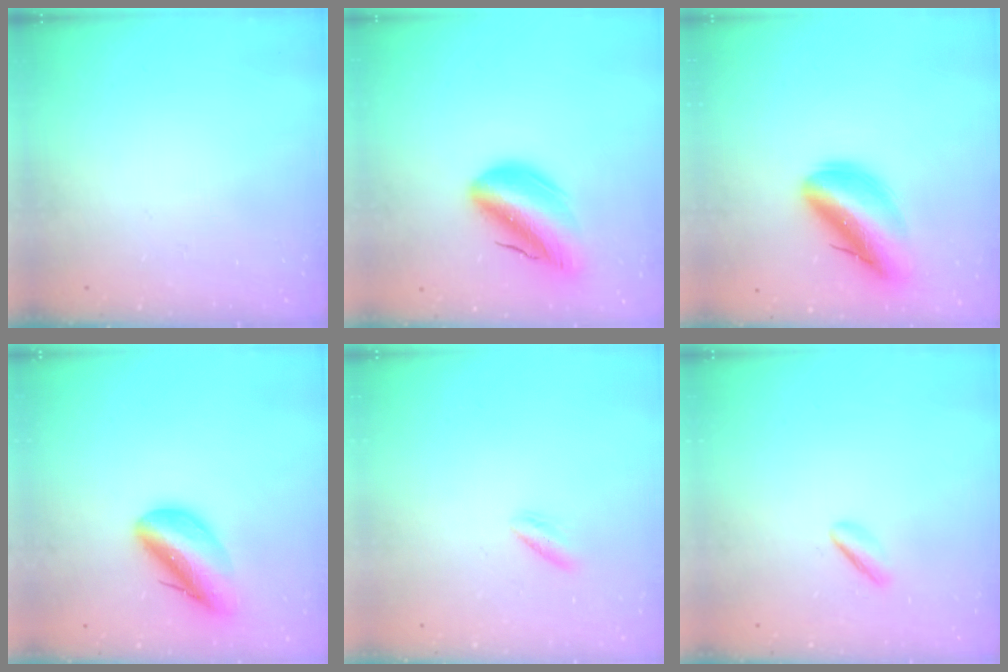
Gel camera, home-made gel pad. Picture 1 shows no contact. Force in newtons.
{"total": 12.0, "press": 11.6, "slide": 3.1}
{"total": 16.2, "press": 15.6, "slide": 4.4}
{"total": 11.5, "press": 11.0, "slide": 3.3}
{"total": 2.7, "press": 2.5, "slide": 1.2}
{"total": 2.2, "press": 1.9, "slide": 1.2}